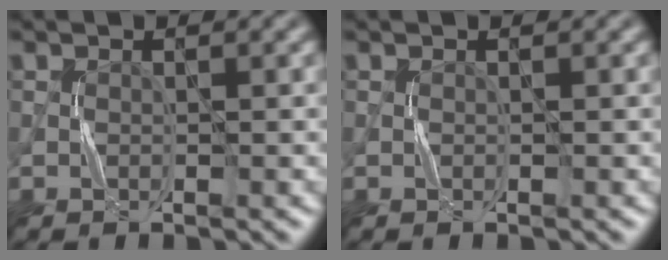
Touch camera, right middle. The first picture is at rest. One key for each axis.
{"total": 0.0}